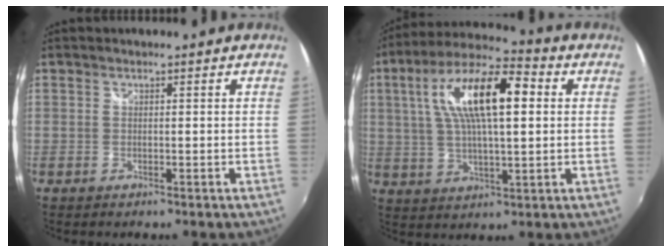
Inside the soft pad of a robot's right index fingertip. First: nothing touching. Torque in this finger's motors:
{"motor_torque": [1.26, 0.88, 0.51, 0.21]}